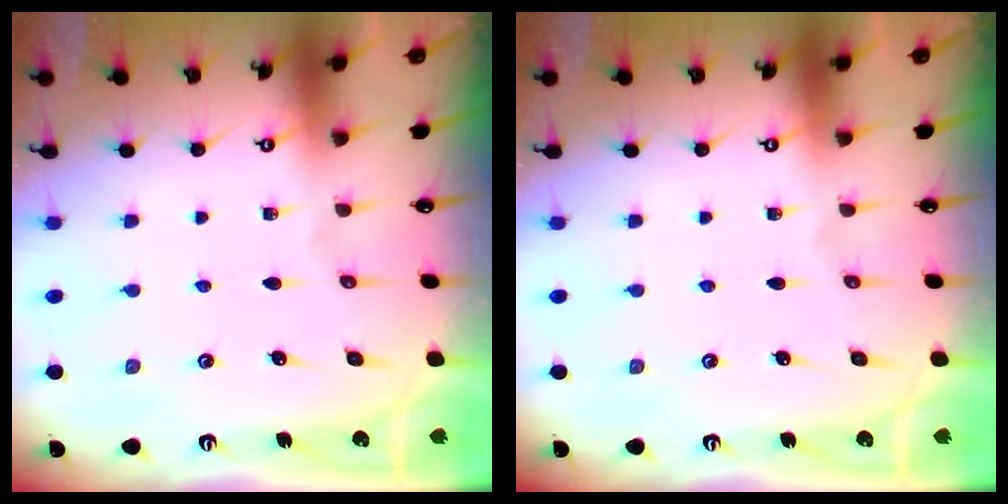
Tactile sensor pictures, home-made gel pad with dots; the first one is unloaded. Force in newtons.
{"total": 0.0}